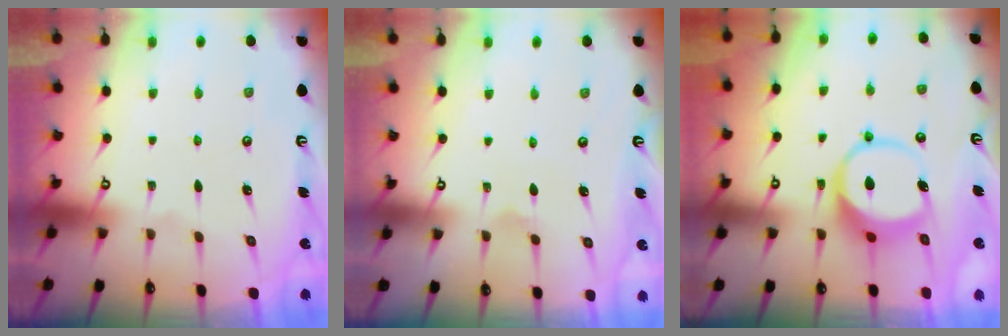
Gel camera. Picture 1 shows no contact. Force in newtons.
{"total": 2.8, "press": 2.8, "slide": 0.6}
{"total": 8.6, "press": 8.5, "slide": 1.4}